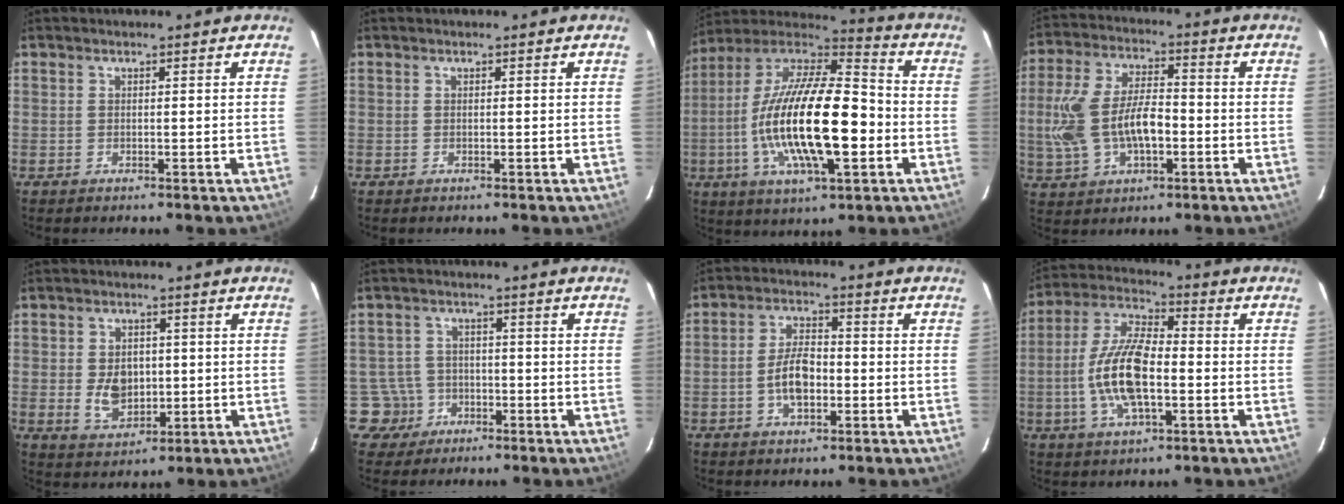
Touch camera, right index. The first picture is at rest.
{"total": 0.0}
{"total": 24.1, "force": [-4.4, 7.8, 22.4], "torque": [-0.423, -0.014, -0.086]}
{"total": 14.1, "force": [-2.2, 7.4, 11.8], "torque": [-0.253, 0.008, -0.033]}
{"total": 6.8, "force": [-0.3, 4.9, 4.7], "torque": [-0.089, -0.001, 0.006]}
{"total": 5.3, "force": [-2.4, 4.8, -0.2], "torque": [-0.008, 0.022, -0.042]}
{"total": 7.0, "force": [-1.8, 3.5, 5.8], "torque": [-0.114, 0.009, -0.028]}
{"total": 13.6, "force": [-2.7, 5.2, 12.2], "torque": [-0.257, 0.003, -0.055]}